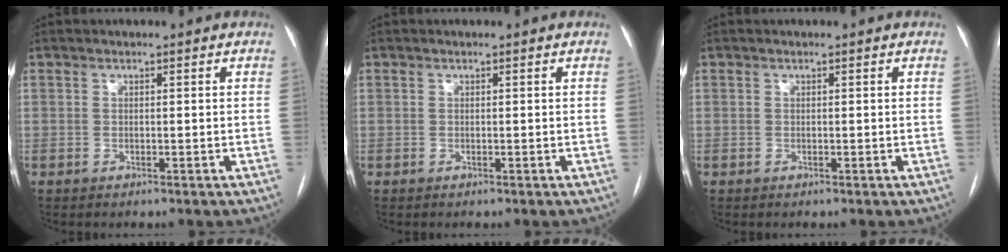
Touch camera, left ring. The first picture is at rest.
{"total": 0.0}
{"total": 0.0}